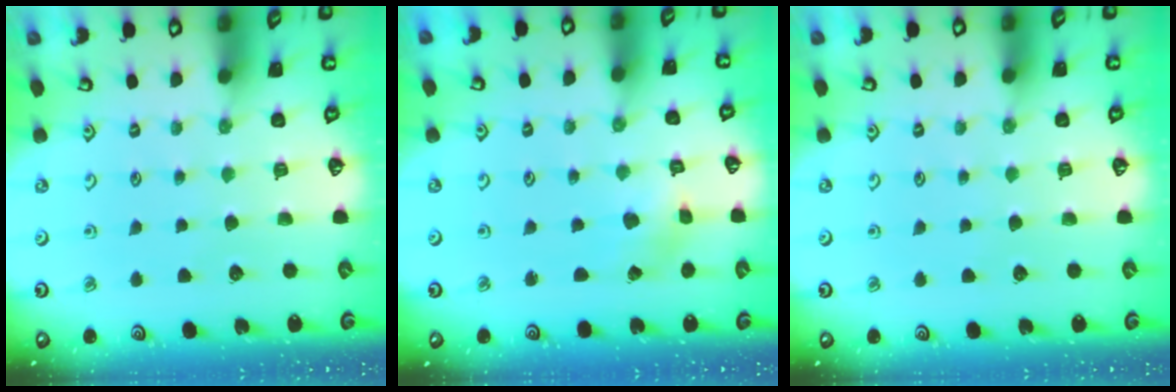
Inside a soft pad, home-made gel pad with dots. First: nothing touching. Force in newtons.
{"total": 1.3, "press": 1.3, "slide": 0.2}
{"total": 0.0}